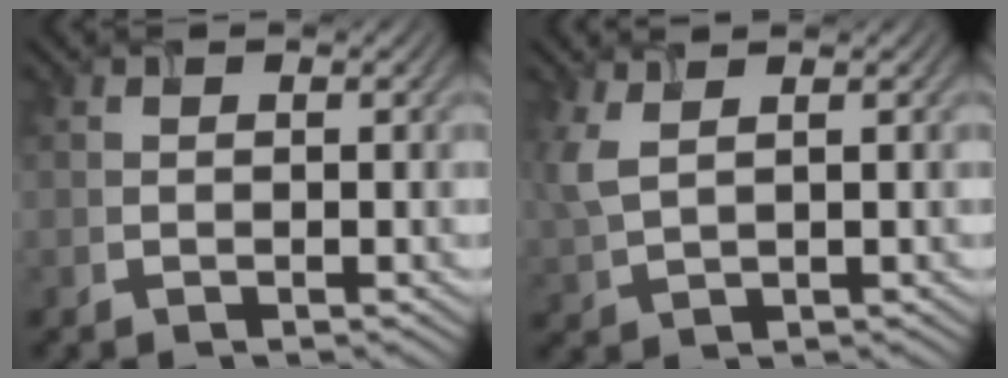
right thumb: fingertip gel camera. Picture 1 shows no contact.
{"total": 3.9, "force": [1.7, 1.5, 3.2], "torque": [-0.096, 0.006, 0.038]}